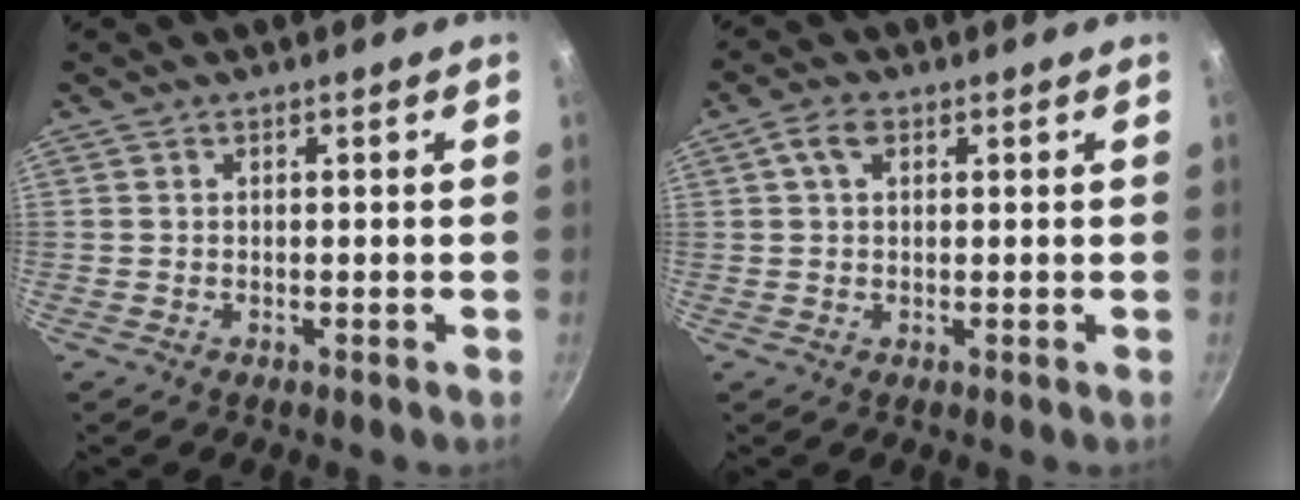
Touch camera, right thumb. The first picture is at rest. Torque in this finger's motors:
{"motor_torque": [0.32, 4.69, 0.43, -0.10, 0.37]}